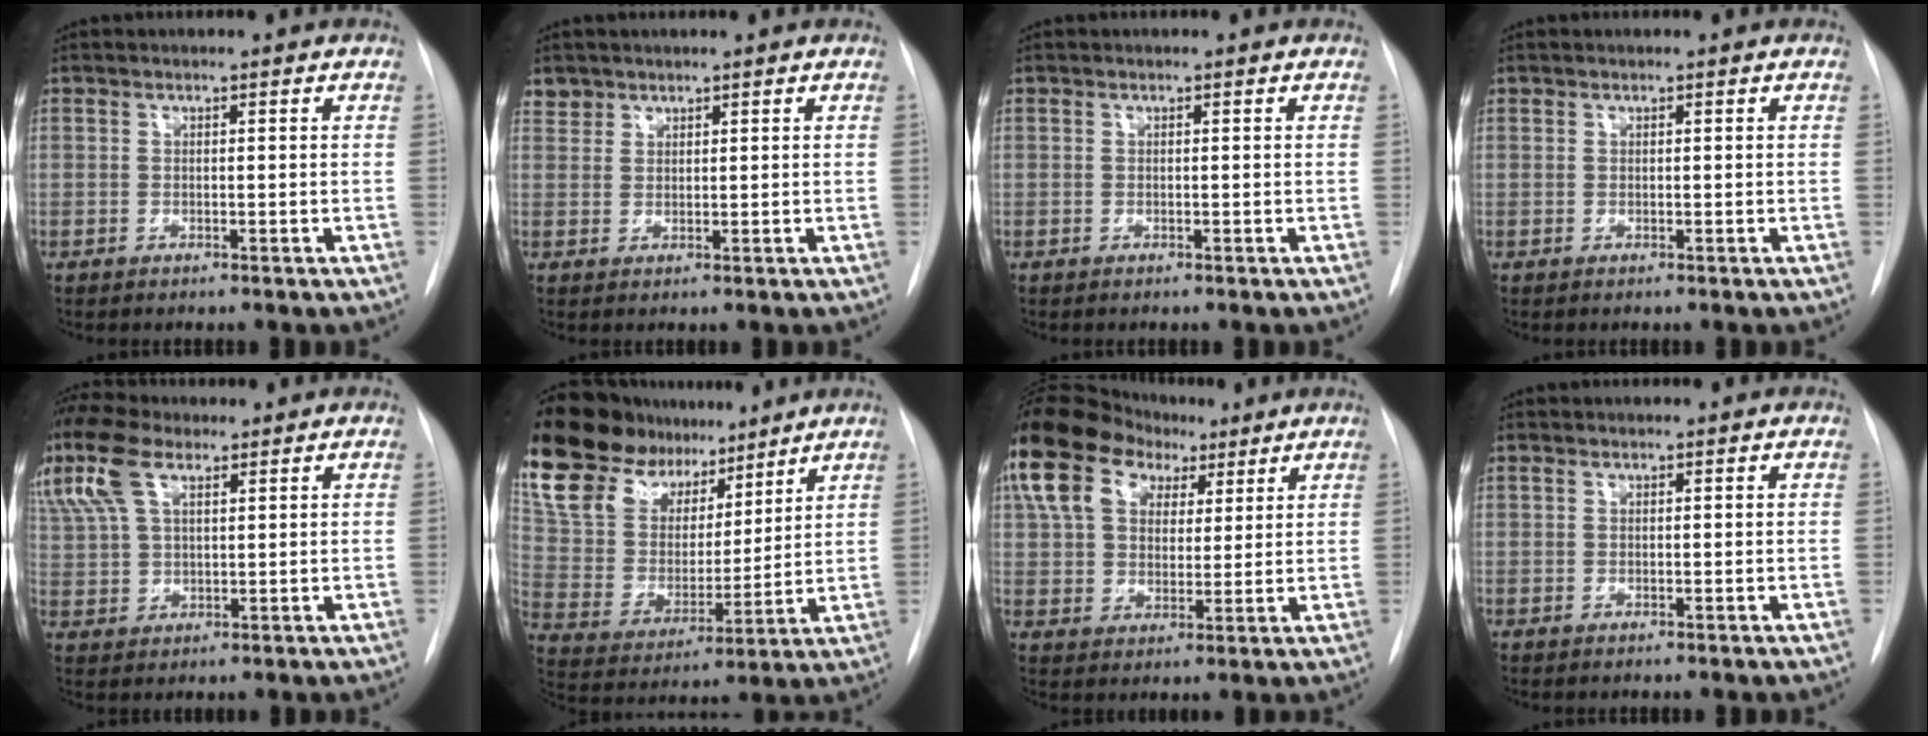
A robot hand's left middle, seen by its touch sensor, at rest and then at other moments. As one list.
[{"total": 1.9, "force": [1.6, 1.1, -0.3], "torque": [0.013, 0.008, 0.026]}, {"total": 0.0}, {"total": 0.0}, {"total": 17.1, "force": [10.2, 8.7, 10.6], "torque": [-0.288, 0.048, 0.194]}, {"total": 19.3, "force": [15.3, 8.6, 7.9], "torque": [-0.156, 0.034, 0.288]}, {"total": 15.6, "force": [8.4, 10.1, 8.3], "torque": [-0.174, 0.057, 0.149]}, {"total": 0.6, "force": [0.5, 0.3, 0.1], "torque": [-0.004, 0.008, 0.009]}]